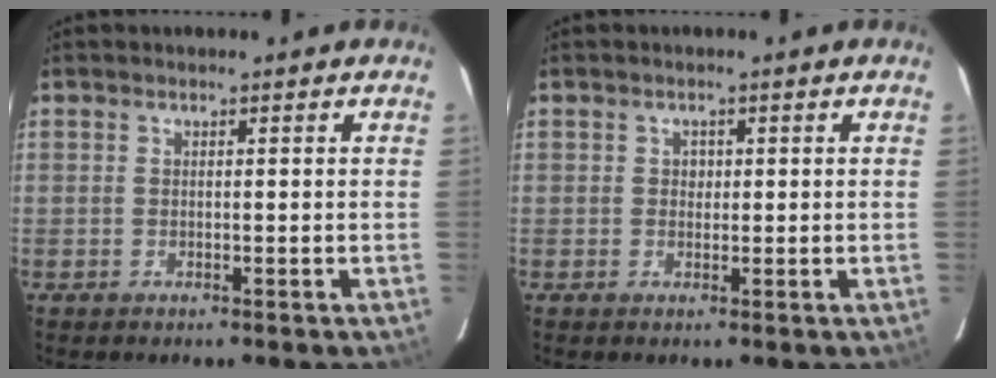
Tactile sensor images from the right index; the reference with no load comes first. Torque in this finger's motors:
{"motor_torque": [0.23, -0.05, 0.06, 0.02]}